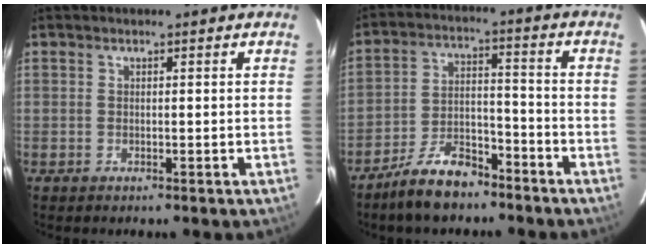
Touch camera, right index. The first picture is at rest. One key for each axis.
{"total": 9.0, "fx": -7.1, "fy": 3.5, "fz": 4.3, "tx": -0.084, "ty": 0.003, "tz": -0.133}